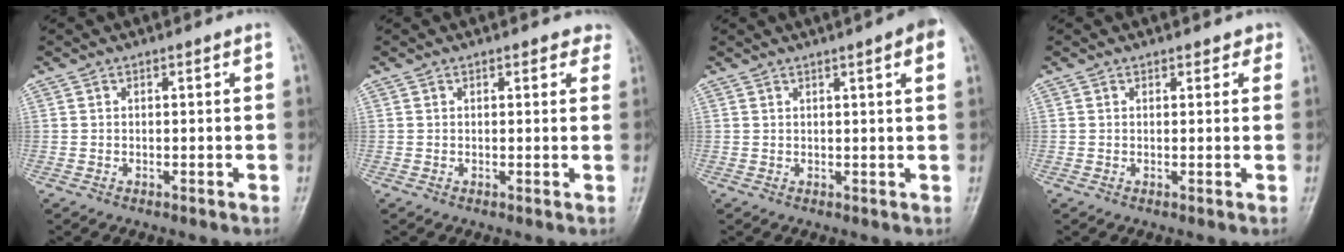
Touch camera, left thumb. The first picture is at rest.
{"total": 2.8, "force": [2.2, 1.5, 0.8], "torque": [0.023, -0.006, 0.012]}
{"total": 5.4, "force": [2.8, 0.5, 4.6], "torque": [-0.055, 0.011, 0.034]}
{"total": 1.7, "force": [1.2, 1.1, 0.1], "torque": [0.025, -0.004, 0.008]}